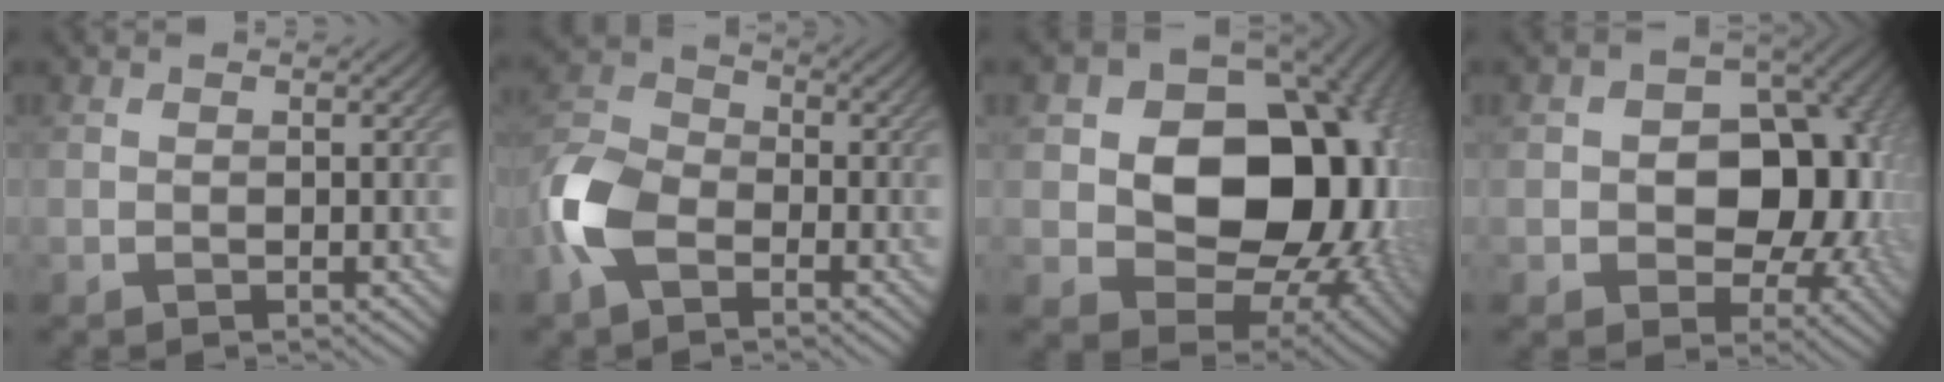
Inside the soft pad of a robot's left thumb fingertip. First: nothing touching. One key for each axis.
{"total": 8.8, "fx": -4.0, "fy": 5.4, "fz": 5.7, "tx": -0.144, "ty": 0.001, "tz": -0.097}
{"total": 20.0, "fx": 1.9, "fy": 15.0, "fz": 13.1, "tx": -0.204, "ty": -0.021, "tz": 0.055}
{"total": 13.1, "fx": -0.4, "fy": 9.5, "fz": 9.1, "tx": -0.102, "ty": -0.003, "tz": -0.008}